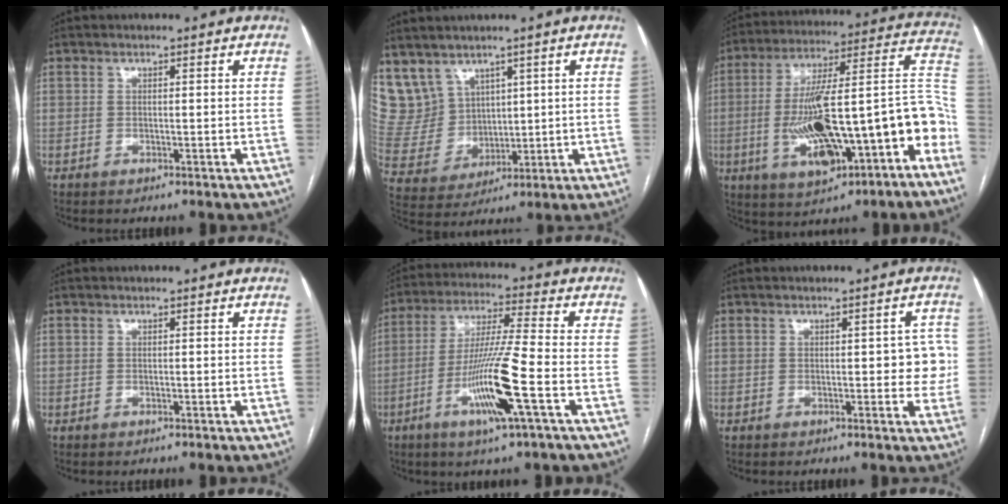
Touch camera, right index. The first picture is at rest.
{"total": 10.1, "force": [6.4, 7.6, 2.0], "torque": [-0.064, 0.035, 0.157]}
{"total": 23.4, "force": [-7.6, 6.0, 21.3], "torque": [-0.292, 0.030, -0.102]}
{"total": 0.0}
{"total": 13.0, "force": [-4.7, -0.5, 12.1], "torque": [-0.237, -0.013, -0.091]}
{"total": 4.3, "force": [0.3, 2.1, 3.7], "torque": [-0.026, 0.021, 0.004]}